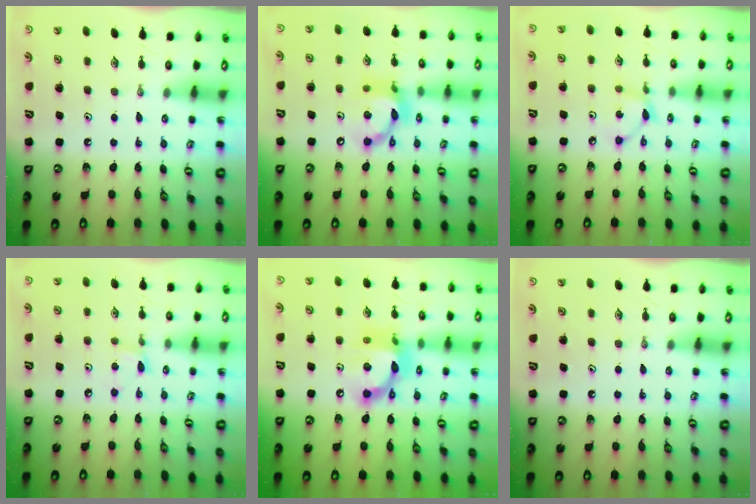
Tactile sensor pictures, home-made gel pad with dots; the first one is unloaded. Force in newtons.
{"total": 12.8, "press": 12.8, "slide": 0.9}
{"total": 4.3, "press": 4.3, "slide": 0.2}
{"total": 3.5, "press": 3.5, "slide": 0.3}
{"total": 13.4, "press": 13.3, "slide": 0.8}
{"total": 0.0}